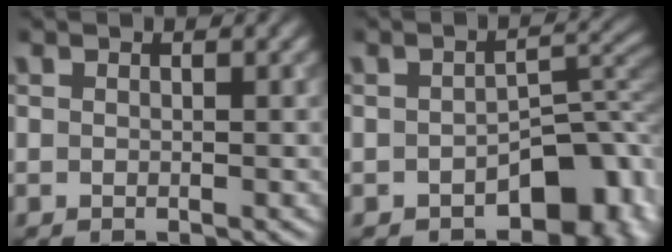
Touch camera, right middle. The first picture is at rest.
{"total": 7.5, "force": [-3.5, 4.3, 5.0], "torque": [-0.041, -0.003, -0.048]}